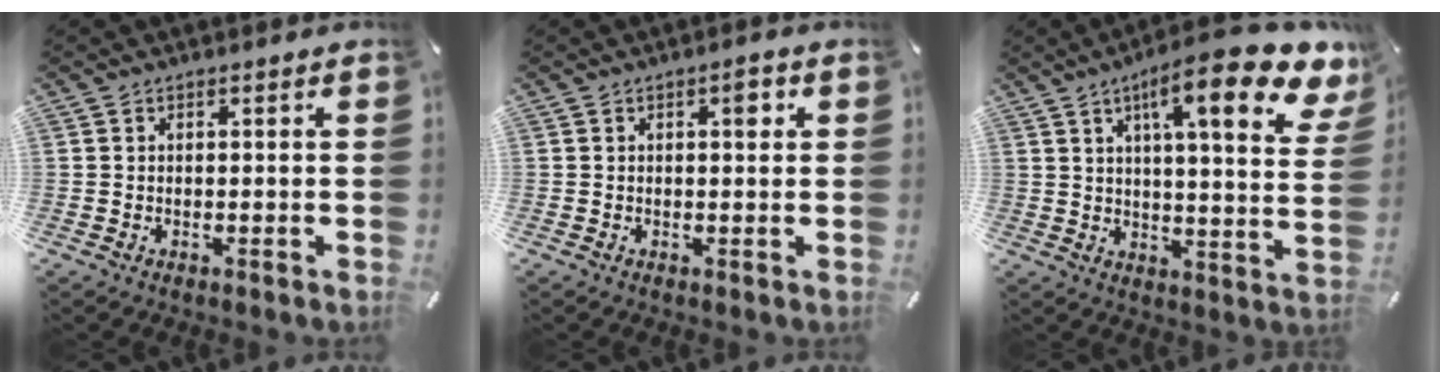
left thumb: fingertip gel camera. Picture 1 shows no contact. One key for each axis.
{"total": 2.4, "fx": 0.7, "fy": 1.0, "fz": 2.1, "tx": -0.019, "ty": -0.002, "tz": 0.005}
{"total": 20.1, "fx": 10.8, "fy": 5.0, "fz": 16.1, "tx": -0.245, "ty": -0.055, "tz": 0.161}